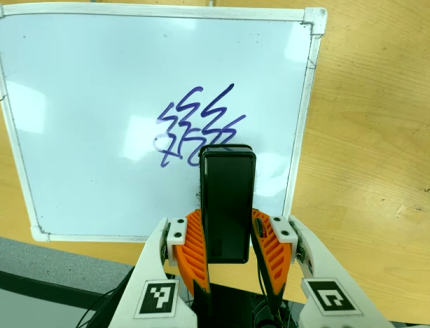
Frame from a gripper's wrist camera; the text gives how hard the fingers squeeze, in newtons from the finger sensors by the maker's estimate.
{"total": 5.2, "left": 3.6, "right": 6.9}